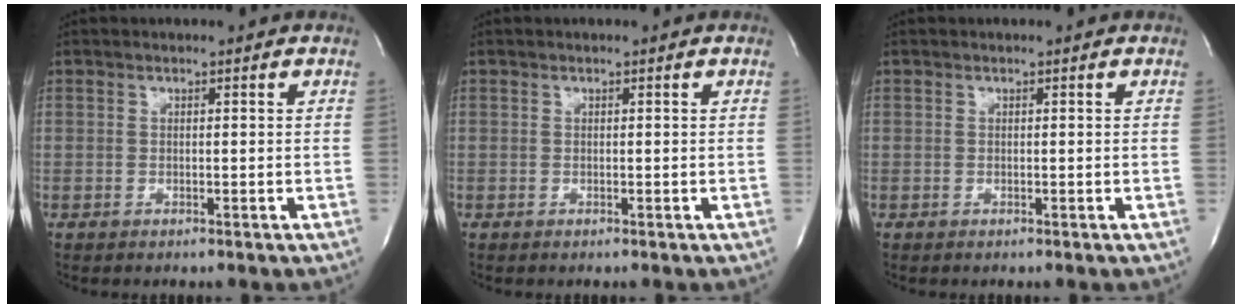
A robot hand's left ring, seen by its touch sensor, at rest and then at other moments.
{"total": 0.0}
{"total": 0.0}